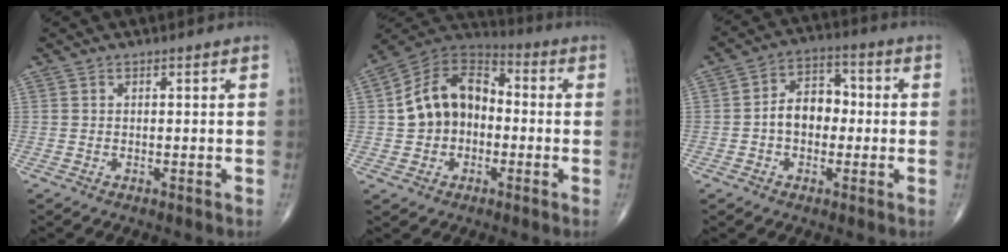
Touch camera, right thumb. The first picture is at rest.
{"total": 14.4, "force": [-0.6, 10.8, 9.5], "torque": [-0.138, 0.041, -0.025]}
{"total": 8.6, "force": [-0.8, 6.1, 5.9], "torque": [-0.072, 0.030, -0.025]}